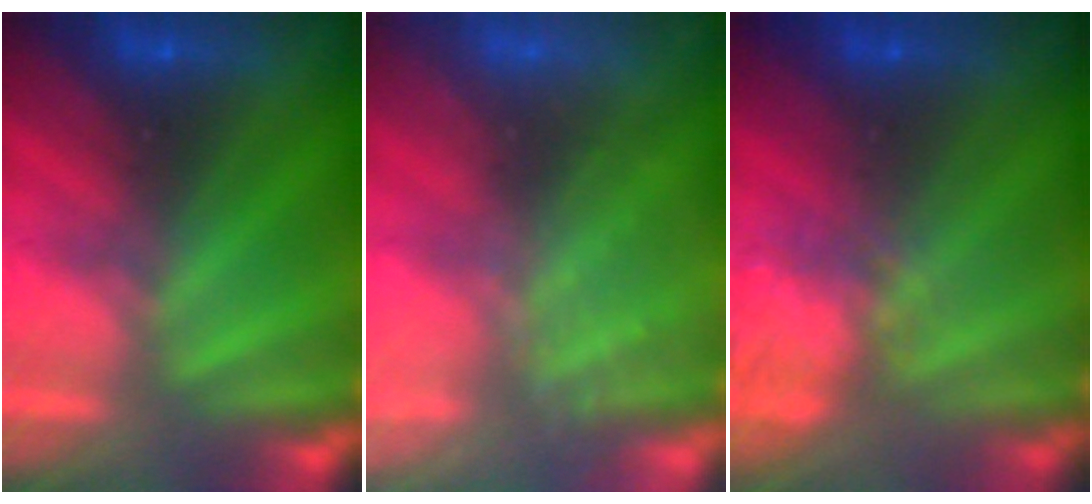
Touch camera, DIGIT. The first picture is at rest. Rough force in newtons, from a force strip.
{"total": 2.5}
{"total": 4.3}